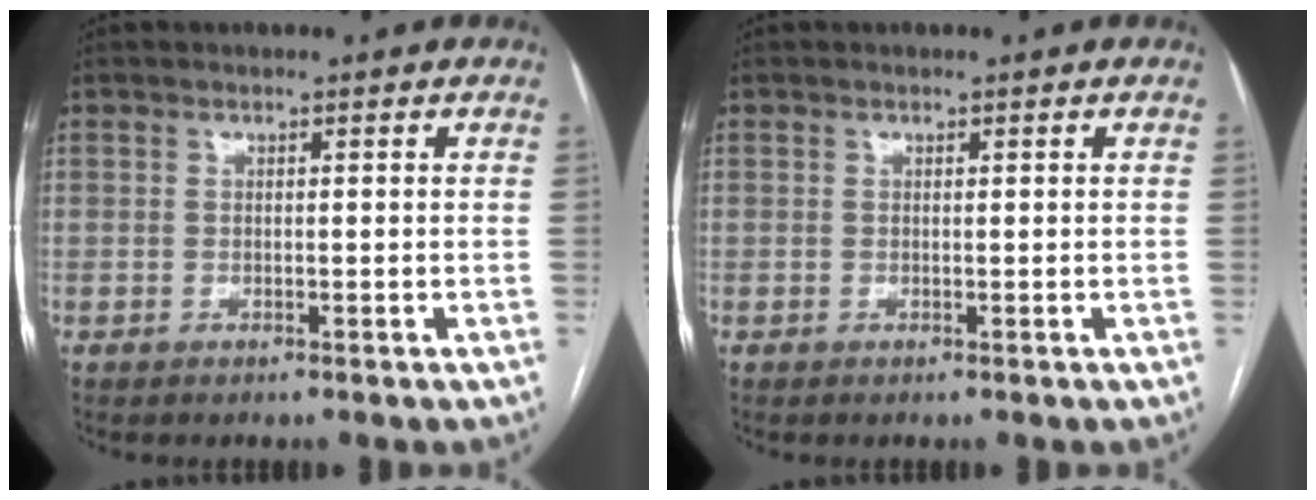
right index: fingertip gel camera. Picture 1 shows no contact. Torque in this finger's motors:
{"motor_torque": [0.15, 0.09, 0.03, 0.01]}